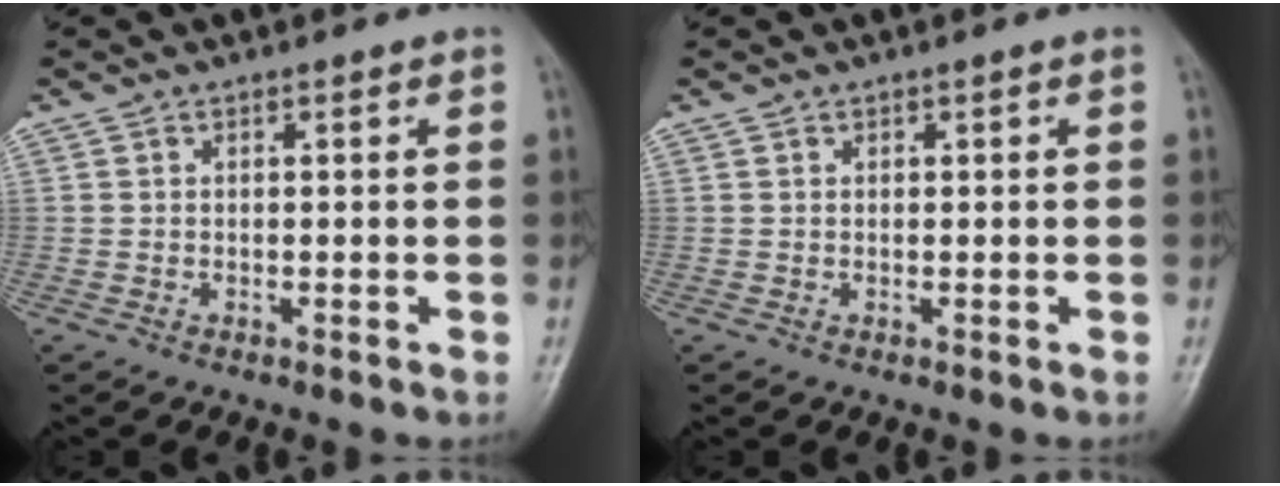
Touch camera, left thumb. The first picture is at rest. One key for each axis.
{"total": 0.0}